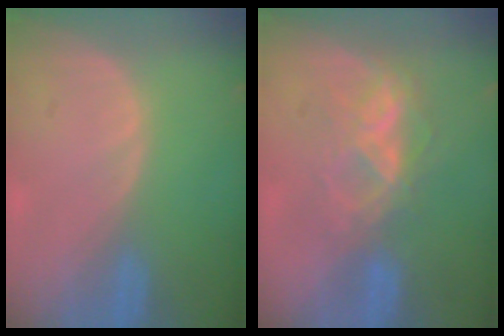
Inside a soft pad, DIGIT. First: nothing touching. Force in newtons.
{"total": 6.8, "press": 6.1, "slide": 3.1}